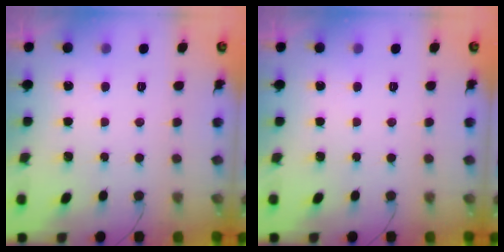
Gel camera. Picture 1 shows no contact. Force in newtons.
{"total": 0.0}